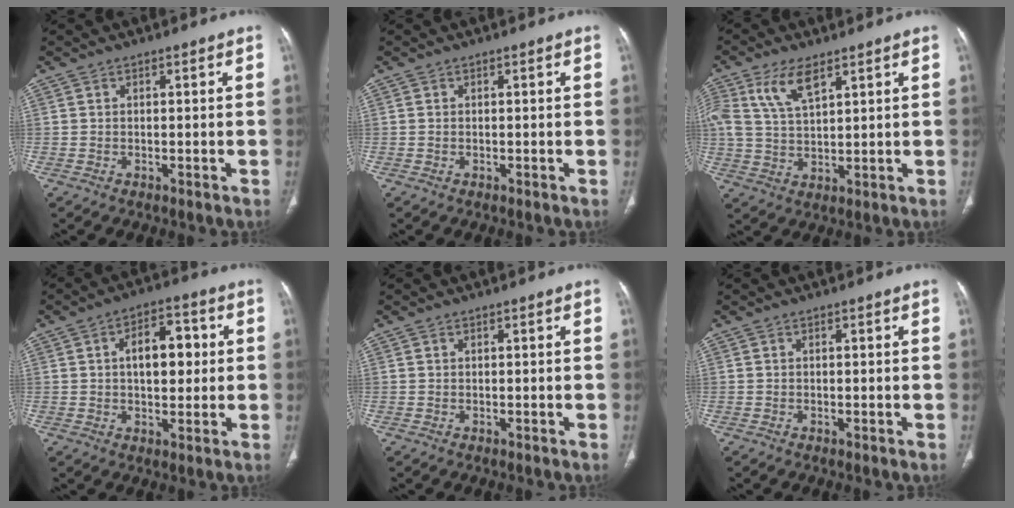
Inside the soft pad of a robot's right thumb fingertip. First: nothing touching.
{"total": 0.0}
{"total": 8.1, "force": [4.2, 3.4, 6.0], "torque": [-0.124, -0.009, 0.089]}
{"total": 9.6, "force": [1.4, 5.6, 7.7], "torque": [-0.090, 0.014, 0.020]}
{"total": 0.0}
{"total": 0.0}